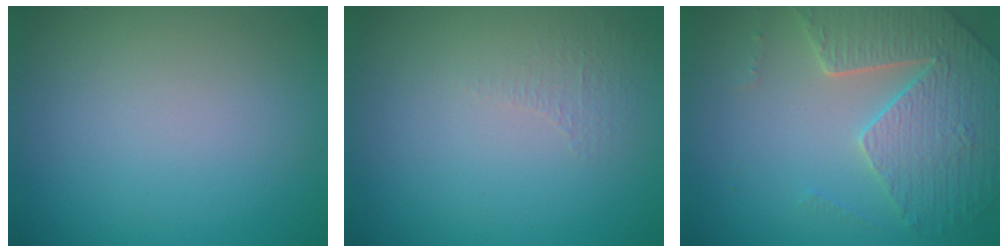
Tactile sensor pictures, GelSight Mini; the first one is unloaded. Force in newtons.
{"total": 0.8, "press": 0.4, "slide": 0.7}
{"total": 5.1, "press": 4.6, "slide": 2.1}